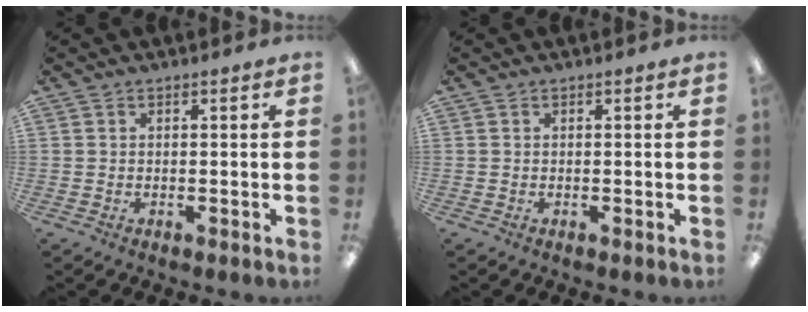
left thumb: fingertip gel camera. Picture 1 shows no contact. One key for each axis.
{"total": 0.0}